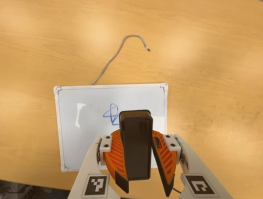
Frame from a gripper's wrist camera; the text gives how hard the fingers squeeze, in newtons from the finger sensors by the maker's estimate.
{"total": 10.0, "left": 10.4, "right": 9.6}